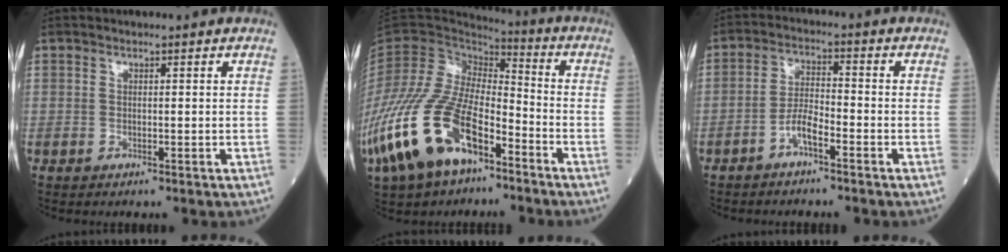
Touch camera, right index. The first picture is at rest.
{"total": 18.3, "force": [-9.9, 8.0, 13.1], "torque": [-0.288, -0.013, -0.188]}
{"total": 4.2, "force": [-2.6, 0.9, 3.2], "torque": [-0.061, 0.012, -0.051]}